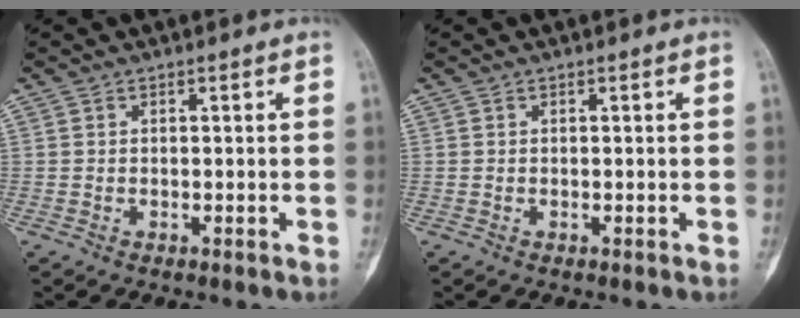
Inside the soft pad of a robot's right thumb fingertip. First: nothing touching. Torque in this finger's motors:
{"motor_torque": [0.00, 0.00, 0.00, 0.00, 0.00]}